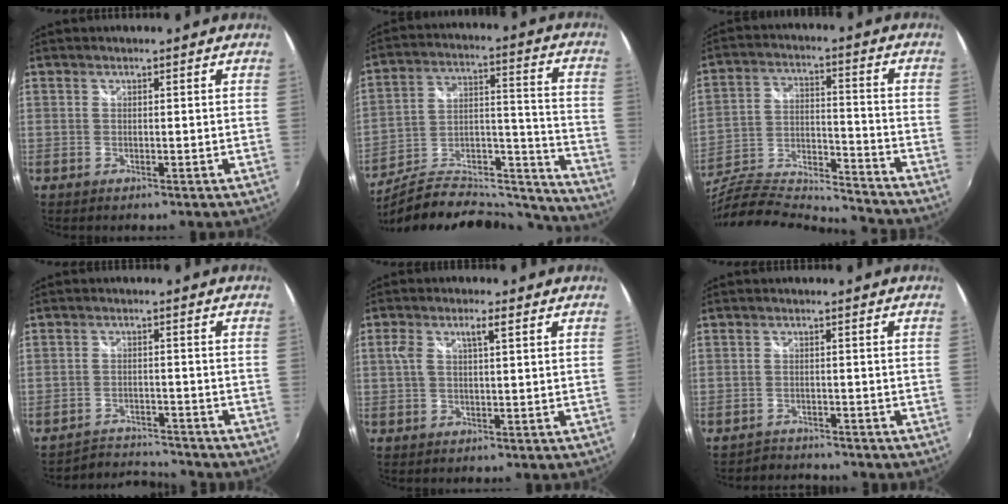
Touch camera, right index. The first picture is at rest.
{"total": 26.6, "force": [-23.2, 7.6, 10.6], "torque": [-0.161, 0.029, -0.334]}
{"total": 18.6, "force": [-16.3, 3.5, 8.2], "torque": [-0.172, -0.015, -0.282]}
{"total": 6.4, "force": [-6.3, 0.9, -0.2], "torque": [-0.016, 0.008, -0.104]}
{"total": 3.8, "force": [1.0, 1.0, 3.6], "torque": [-0.071, 0.007, 0.022]}
{"total": 3.3, "force": [-3.1, 1.0, -0.4], "torque": [-0.007, 0.001, -0.057]}